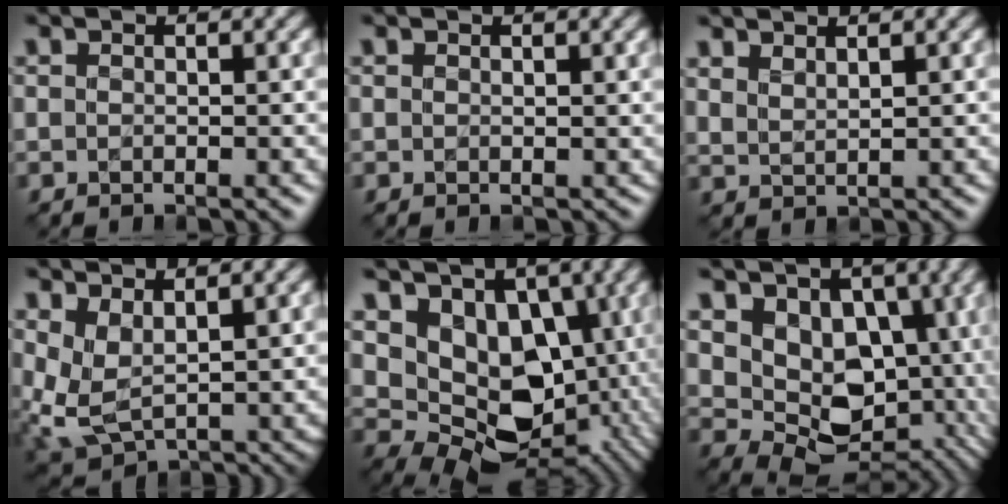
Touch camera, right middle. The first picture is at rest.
{"total": 0.0}
{"total": 1.6, "force": [1.5, 0.1, 0.4], "torque": [-0.009, -0.001, 0.037]}
{"total": 5.7, "force": [1.2, 3.5, 4.3], "torque": [-0.102, -0.022, 0.035]}
{"total": 11.6, "force": [2.6, 7.7, 8.2], "torque": [-0.129, -0.007, 0.048]}
{"total": 9.3, "force": [2.1, 6.4, 6.4], "torque": [-0.103, -0.012, 0.042]}